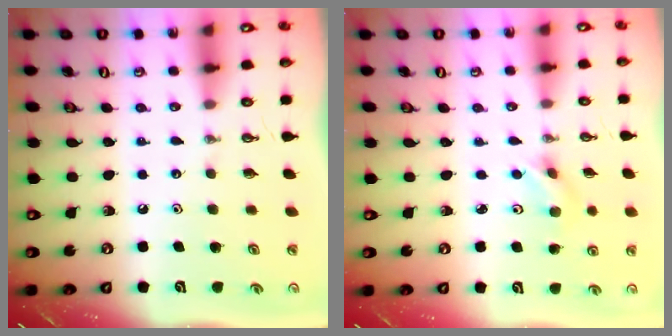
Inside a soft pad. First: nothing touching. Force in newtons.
{"total": 2.6, "press": 2.4, "slide": 0.9}